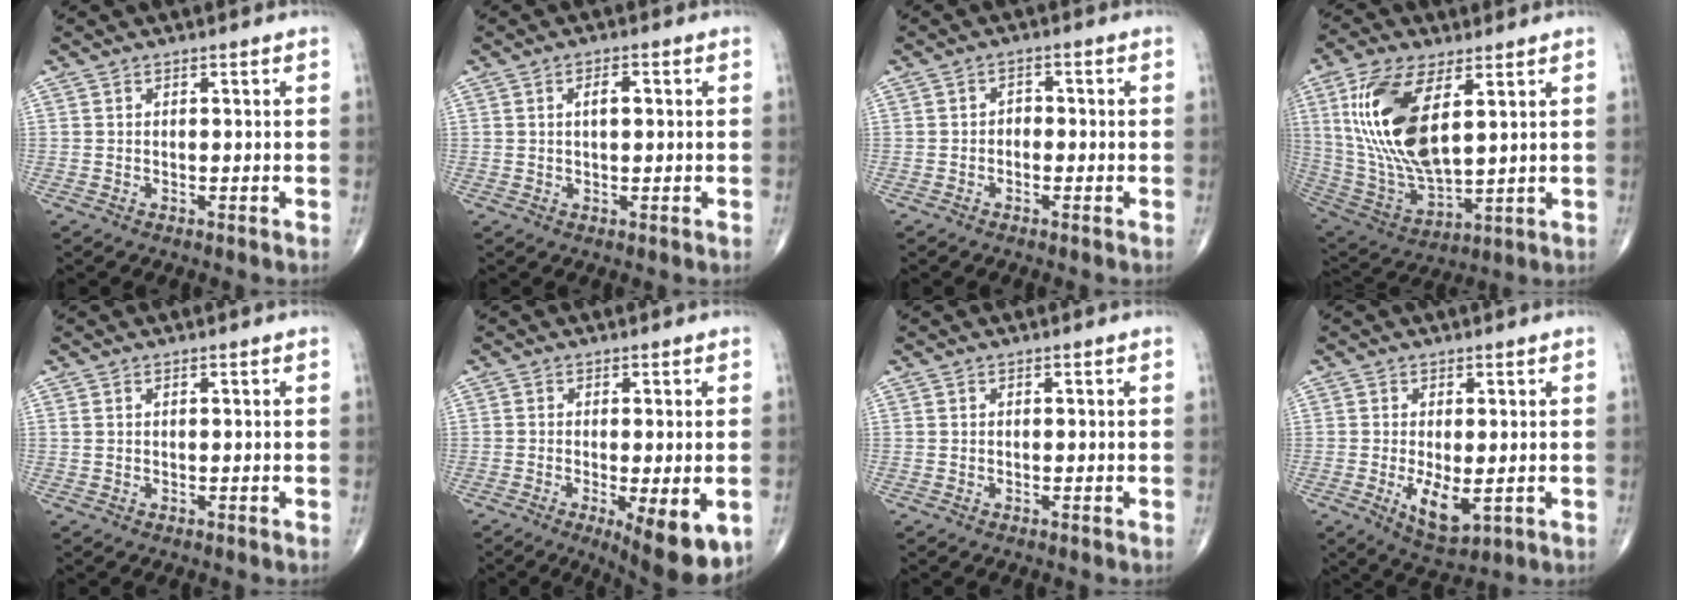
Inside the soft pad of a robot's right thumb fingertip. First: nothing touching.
{"total": 2.8, "force": [0.6, 1.3, 2.4], "torque": [-0.040, 0.003, 0.009]}
{"total": 1.8, "force": [-0.5, 1.4, 1.1], "torque": [-0.002, 0.009, -0.016]}
{"total": 19.7, "force": [5.7, 8.7, 16.7], "torque": [-0.342, -0.026, 0.119]}
{"total": 0.6, "force": [0.3, 0.3, 0.4], "torque": [-0.011, 0.012, 0.009]}
{"total": 10.8, "force": [-3.8, 3.2, 9.6], "torque": [-0.130, -0.020, -0.048]}
{"total": 0.0}
{"total": 6.4, "force": [-1.1, 2.9, 5.6], "torque": [-0.097, -0.017, -0.009]}